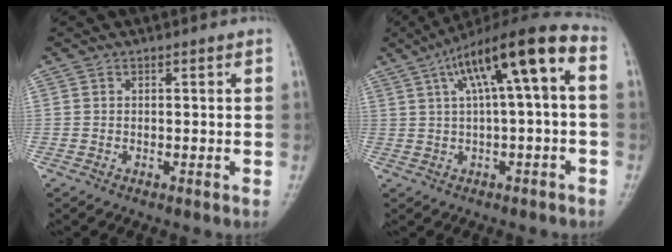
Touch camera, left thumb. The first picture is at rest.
{"total": 13.9, "force": [3.1, 3.1, 13.2], "torque": [-0.209, 0.051, 0.046]}